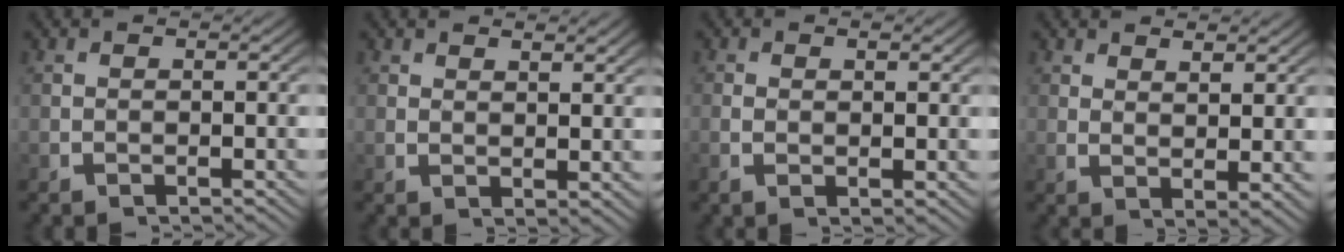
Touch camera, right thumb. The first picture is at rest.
{"total": 1.8, "force": [1.6, 0.1, 0.8], "torque": [-0.012, -0.005, 0.035]}
{"total": 1.4, "force": [0.5, 0.0, 1.3], "torque": [-0.032, -0.008, 0.016]}
{"total": 2.6, "force": [1.9, 0.4, 1.8], "torque": [-0.031, -0.010, 0.042]}